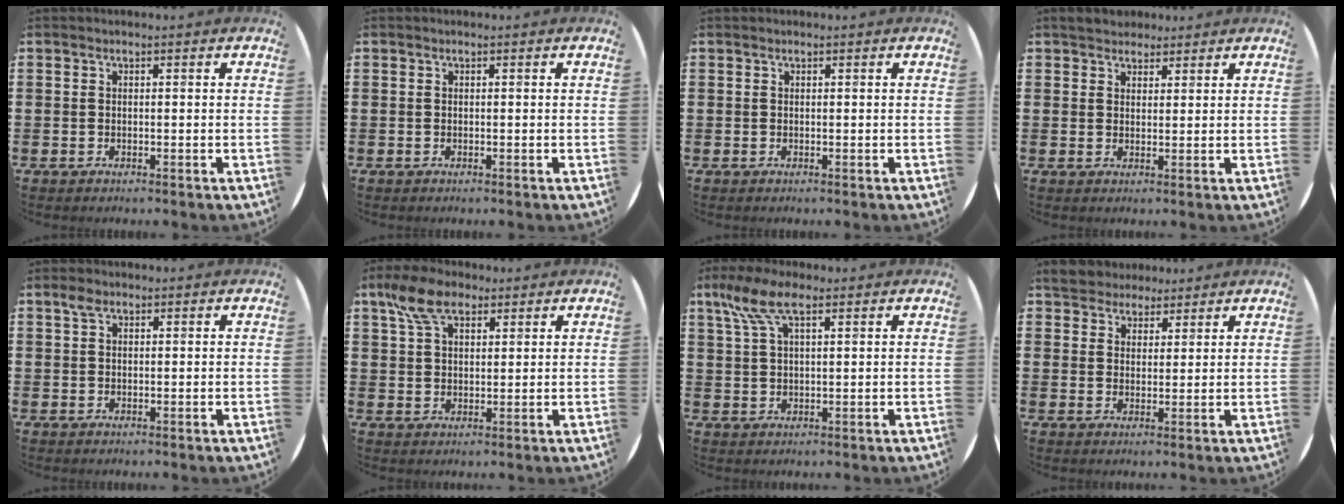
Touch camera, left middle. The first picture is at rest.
{"total": 0.0}
{"total": 0.0}
{"total": 2.7, "force": [2.5, 0.9, 0.0], "torque": [0.005, -0.001, 0.047]}
{"total": 1.5, "force": [0.9, 0.9, 0.8], "torque": [-0.010, 0.002, 0.015]}
{"total": 6.6, "force": [4.3, 3.4, 3.6], "torque": [-0.076, 0.004, 0.079]}
{"total": 6.5, "force": [3.7, 2.3, 4.8], "torque": [-0.105, 0.007, 0.066]}
{"total": 4.9, "force": [4.6, 1.8, 0.4], "torque": [-0.025, -0.003, 0.088]}